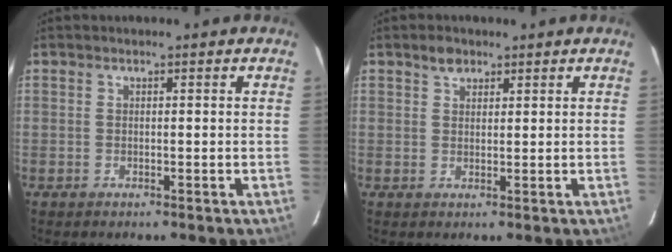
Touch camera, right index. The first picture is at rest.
{"total": 2.5, "force": [1.6, 1.6, 1.0], "torque": [-0.015, 0.008, 0.029]}